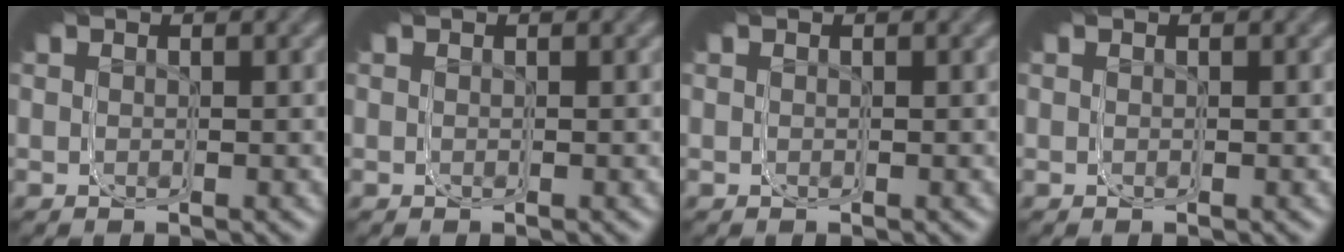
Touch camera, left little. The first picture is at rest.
{"total": 0.0}
{"total": 0.0}
{"total": 0.0}